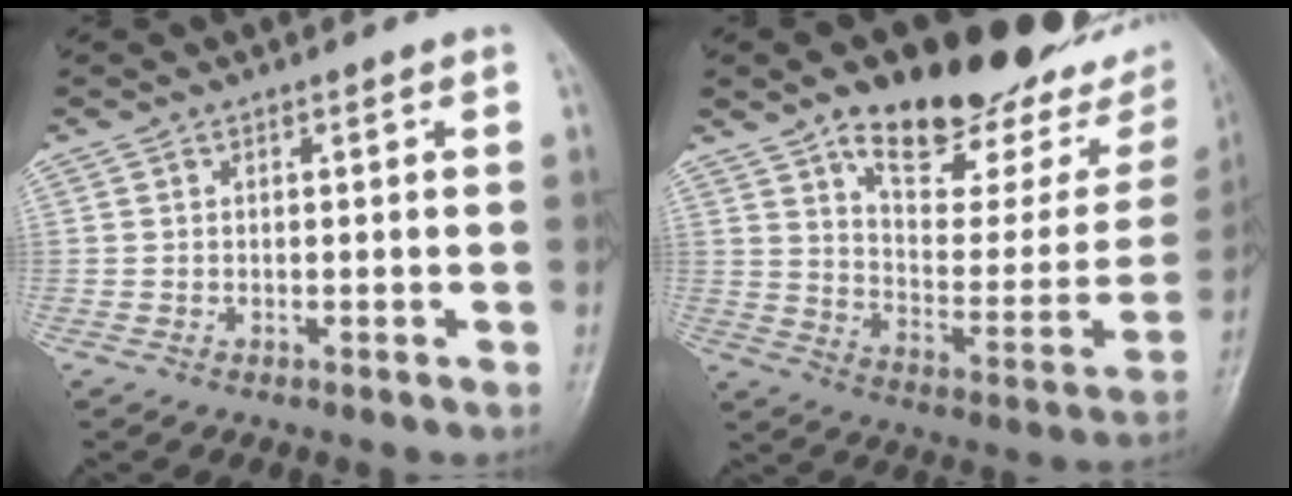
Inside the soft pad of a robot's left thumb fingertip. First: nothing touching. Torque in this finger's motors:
{"motor_torque": [0.17, 0.17, 1.39, -1.38, 0.04]}